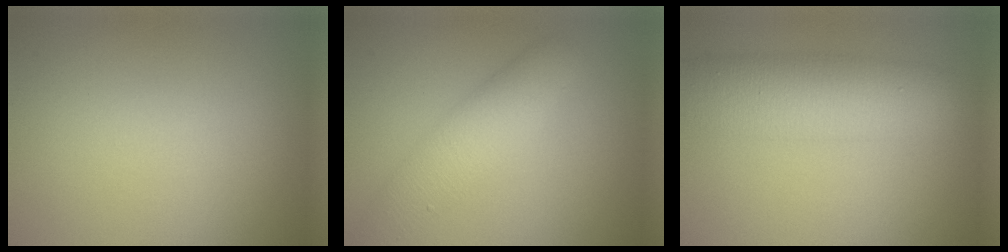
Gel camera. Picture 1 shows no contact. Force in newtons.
{"total": 4.3, "press": 4.3, "slide": 0.2}
{"total": 6.5, "press": 6.5, "slide": 0.1}